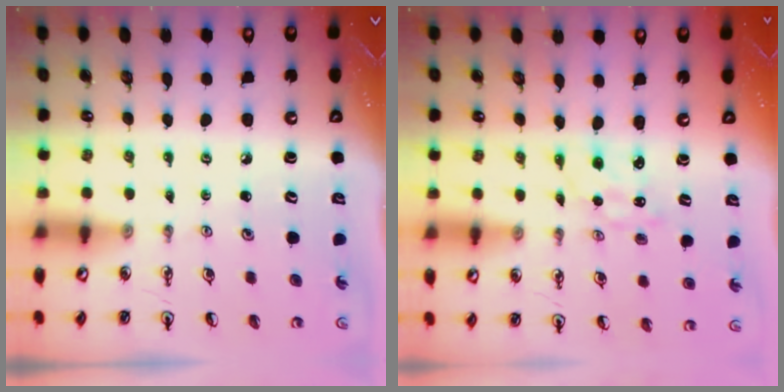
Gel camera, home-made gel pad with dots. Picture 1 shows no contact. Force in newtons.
{"total": 0.6, "press": 0.6, "slide": 0.1}